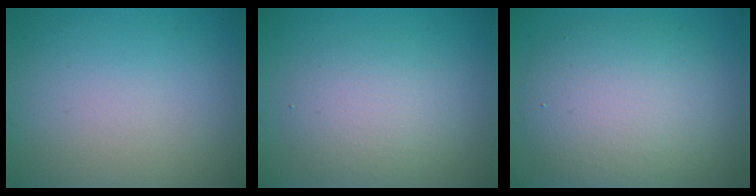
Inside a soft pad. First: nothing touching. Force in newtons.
{"total": 3.6, "press": 3.6, "slide": 0.1}
{"total": 7.5, "press": 7.5, "slide": 0.8}